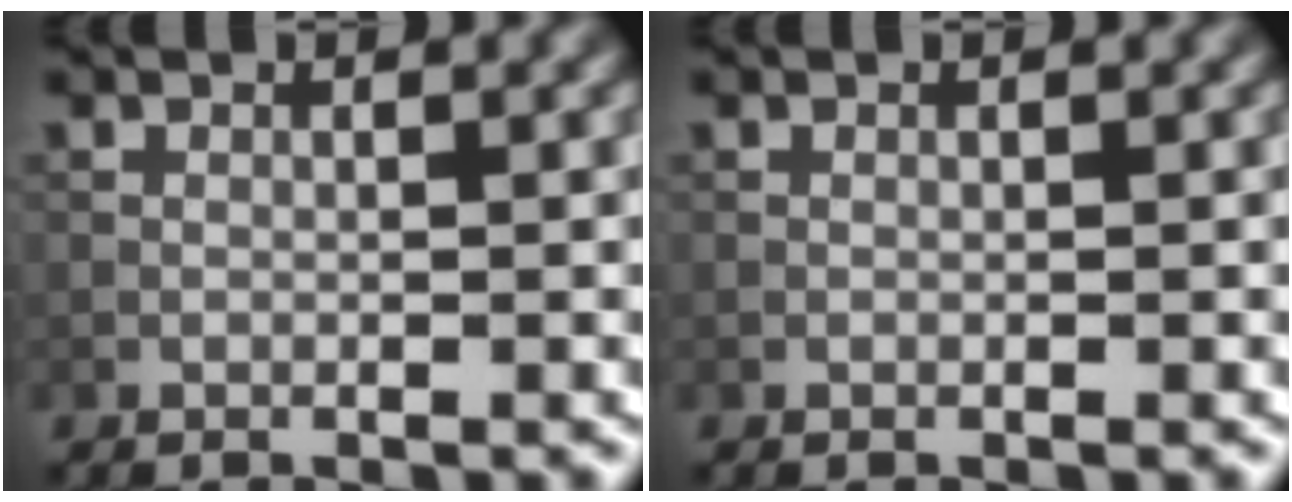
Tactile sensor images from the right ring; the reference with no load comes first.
{"total": 0.0}